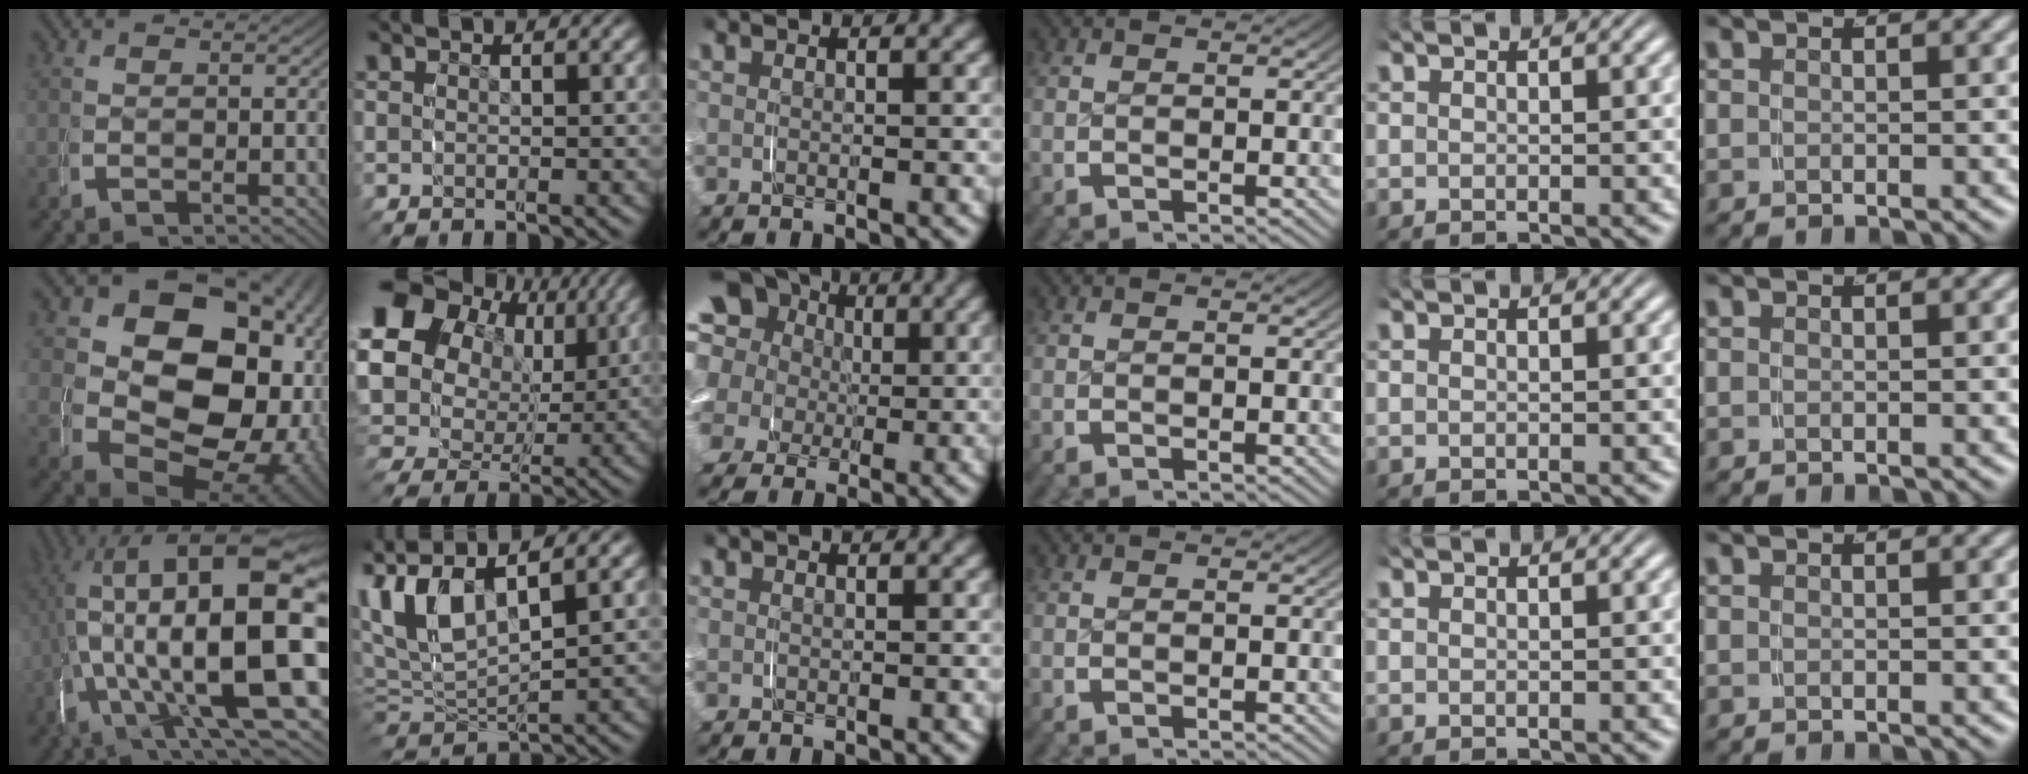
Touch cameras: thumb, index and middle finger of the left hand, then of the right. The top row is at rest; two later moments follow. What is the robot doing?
{"motion": "grasp_and_lifting", "object": "shoes"}